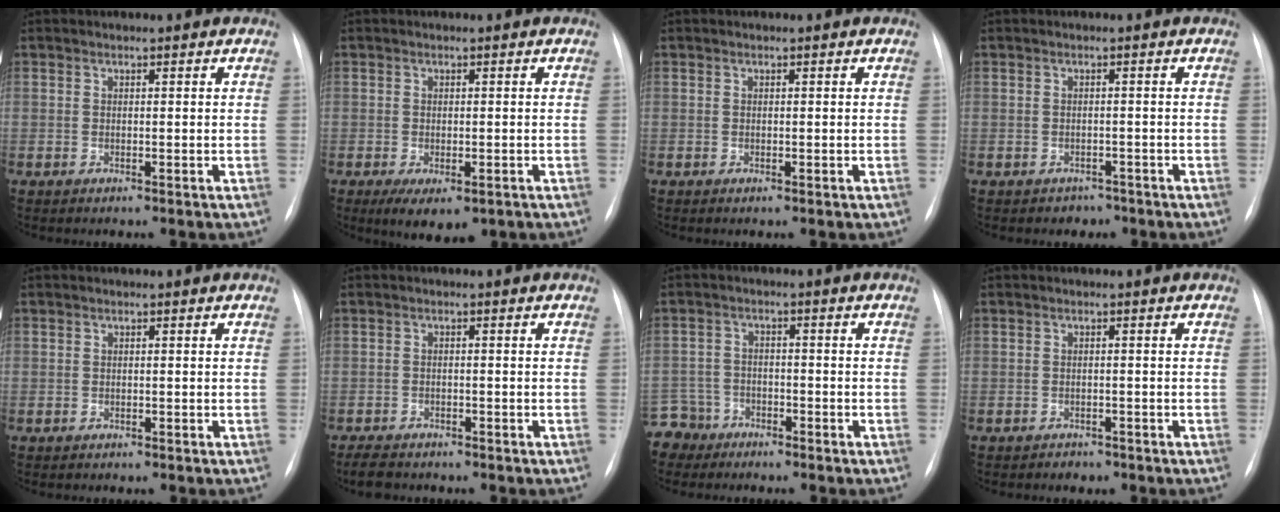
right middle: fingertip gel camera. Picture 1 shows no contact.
{"total": 6.1, "force": [-3.3, 2.6, 4.3], "torque": [-0.059, -0.009, -0.042]}
{"total": 0.0}
{"total": 2.0, "force": [-1.5, 1.4, -0.1], "torque": [-0.004, 0.008, -0.019]}
{"total": 0.5, "force": [-0.3, 0.5, -0.1], "torque": [-0.001, 0.006, -0.005]}
{"total": 4.0, "force": [-3.4, 1.7, 1.3], "torque": [-0.026, -0.004, -0.050]}
{"total": 5.7, "force": [-4.5, 3.4, -0.8], "torque": [0.019, 0.002, -0.090]}
{"total": 1.5, "force": [-1.2, 0.9, 0.0], "torque": [-0.006, 0.003, -0.016]}